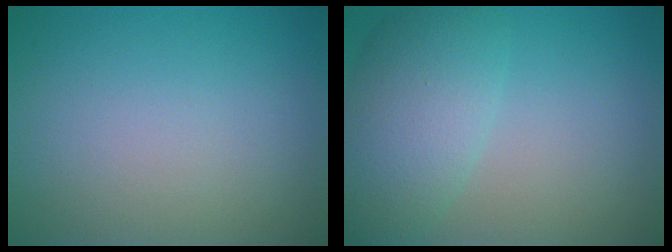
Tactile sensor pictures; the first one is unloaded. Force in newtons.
{"total": 6.2, "press": 6.2, "slide": 0.3}